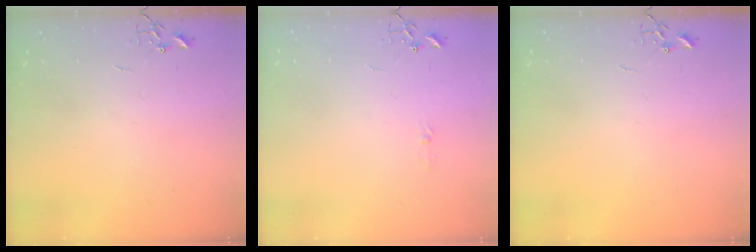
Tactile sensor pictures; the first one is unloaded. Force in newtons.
{"total": 3.3, "press": 3.2, "slide": 0.4}
{"total": 0.0}